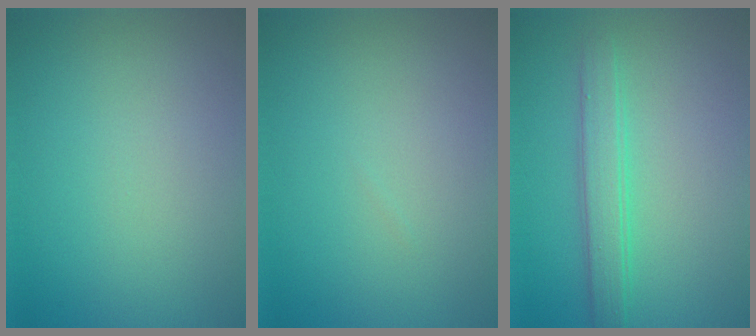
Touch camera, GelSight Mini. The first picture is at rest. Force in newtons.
{"total": 0.0}
{"total": 2.8, "press": 2.8, "slide": 0.0}